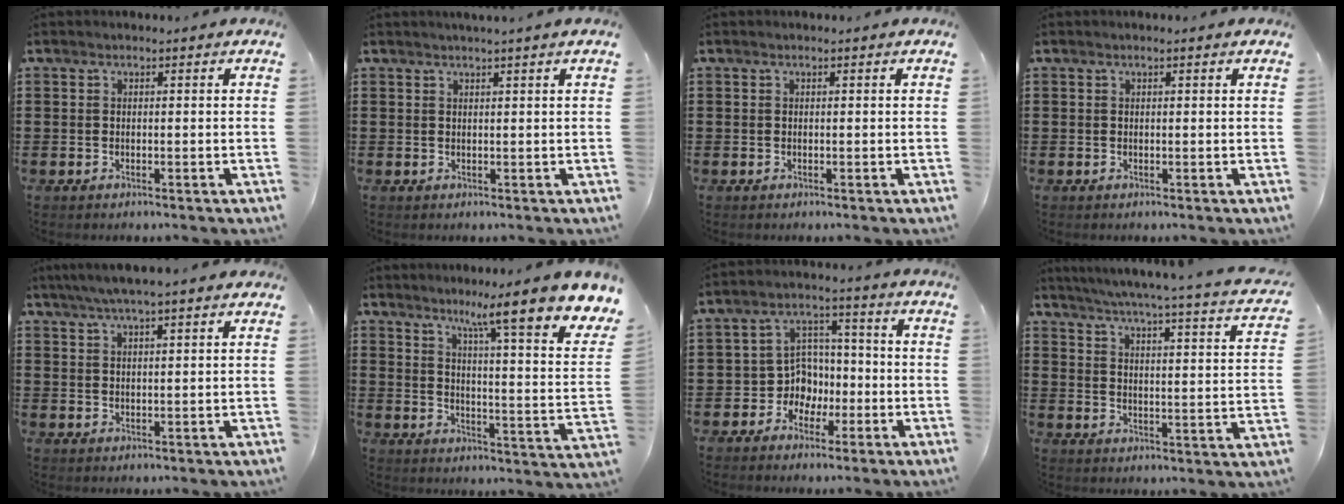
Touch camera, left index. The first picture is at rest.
{"total": 1.2, "force": [1.0, -0.4, 0.6], "torque": [-0.009, -0.003, 0.019]}
{"total": 0.0}
{"total": 0.7, "force": [0.3, 0.0, 0.6], "torque": [-0.011, 0.000, 0.006]}
{"total": 3.8, "force": [3.1, 0.1, 2.2], "torque": [-0.049, -0.002, 0.057]}
{"total": 9.2, "force": [6.9, -0.5, 6.0], "torque": [-0.102, -0.064, 0.098]}
{"total": 6.3, "force": [-1.7, 5.8, 1.7], "torque": [-0.058, 0.007, -0.034]}
{"total": 4.3, "force": [3.5, -0.8, 2.3], "torque": [-0.062, -0.037, 0.049]}